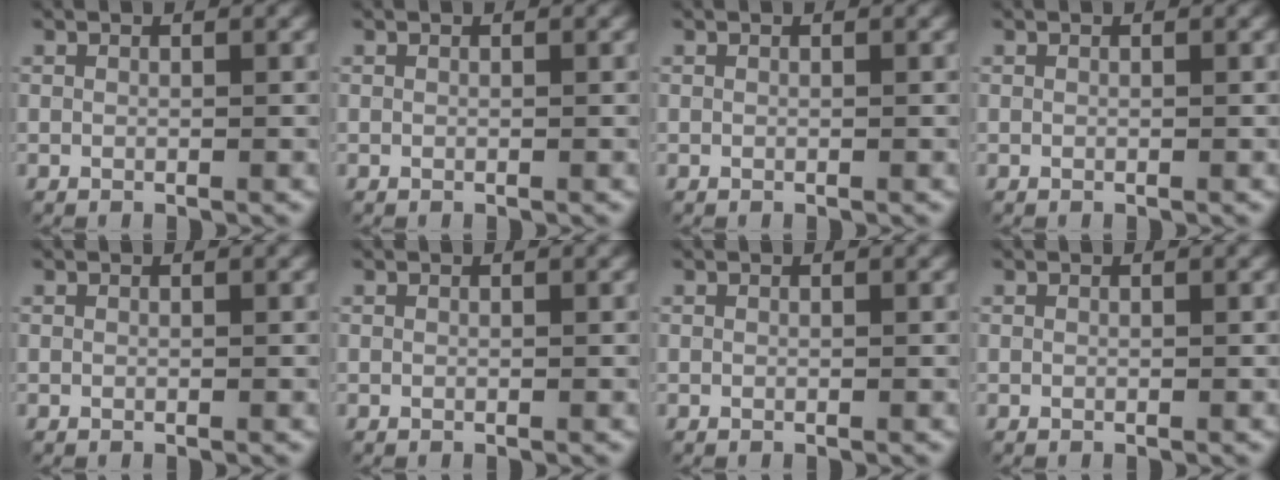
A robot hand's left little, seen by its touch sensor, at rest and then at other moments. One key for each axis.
{"total": 0.0}
{"total": 0.0}
{"total": 0.0}
{"total": 0.0}
{"total": 0.0}
{"total": 0.0}
{"total": 0.0}